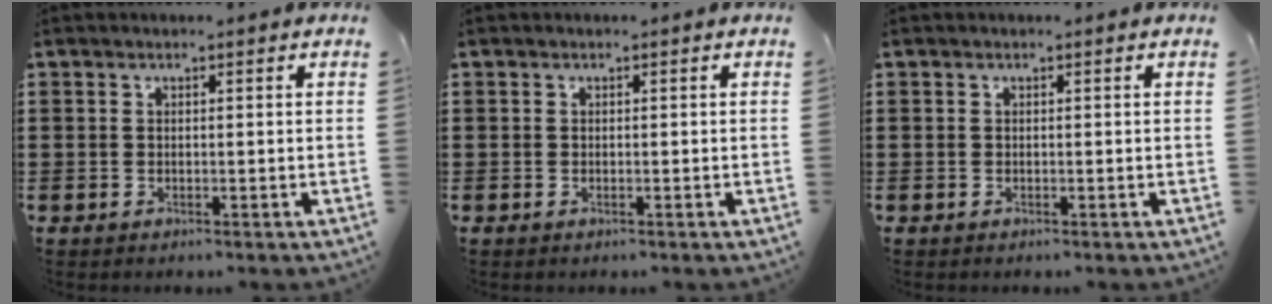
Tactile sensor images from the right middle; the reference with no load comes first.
{"total": 0.0}
{"total": 0.0}